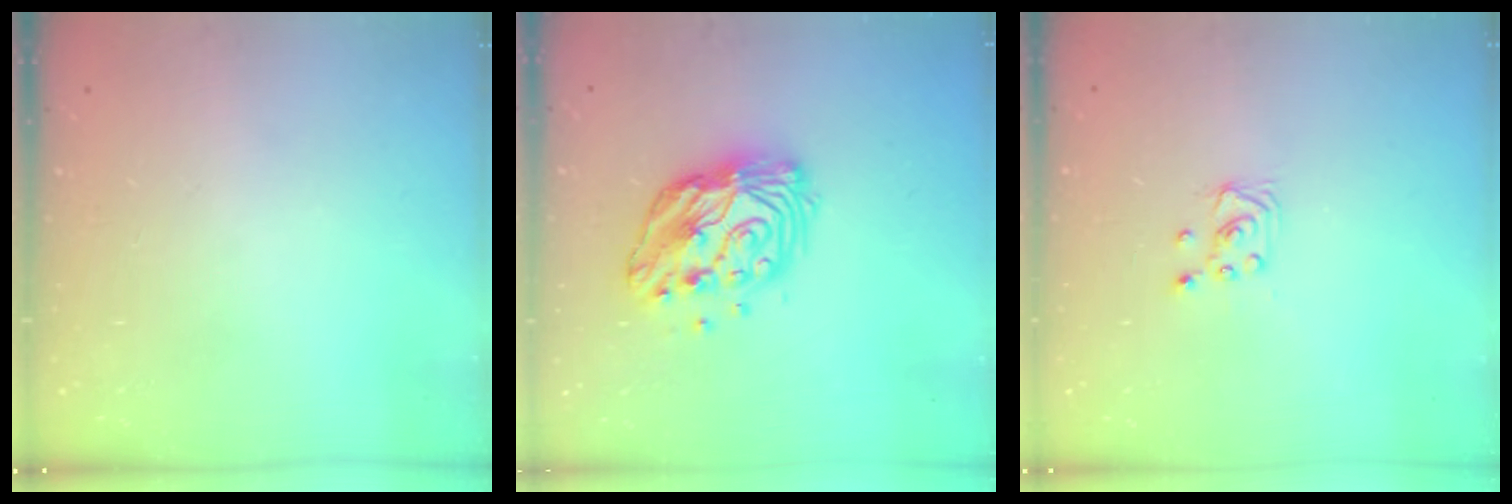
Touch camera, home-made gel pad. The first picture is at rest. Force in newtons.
{"total": 13.0, "press": 13.0, "slide": 0.9}
{"total": 2.0, "press": 2.0, "slide": 0.2}